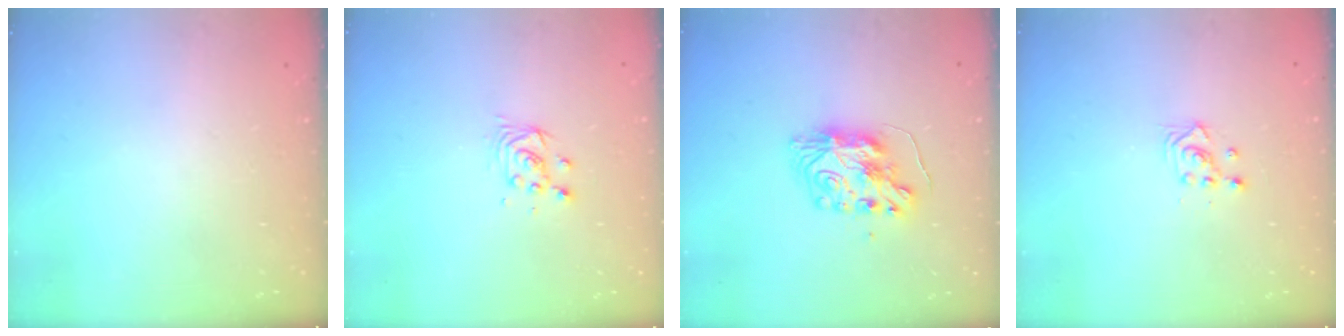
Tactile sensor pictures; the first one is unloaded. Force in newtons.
{"total": 3.9, "press": 3.9, "slide": 0.3}
{"total": 9.1, "press": 9.0, "slide": 0.9}
{"total": 2.3, "press": 2.3, "slide": 0.3}